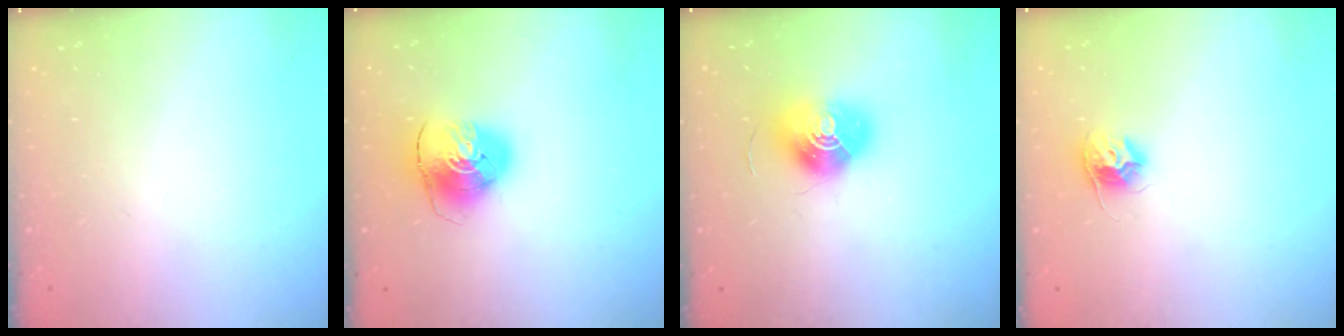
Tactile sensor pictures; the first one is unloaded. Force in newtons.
{"total": 9.4, "press": 9.2, "slide": 1.5}
{"total": 12.7, "press": 12.7, "slide": 0.5}
{"total": 9.1, "press": 9.1, "slide": 0.4}